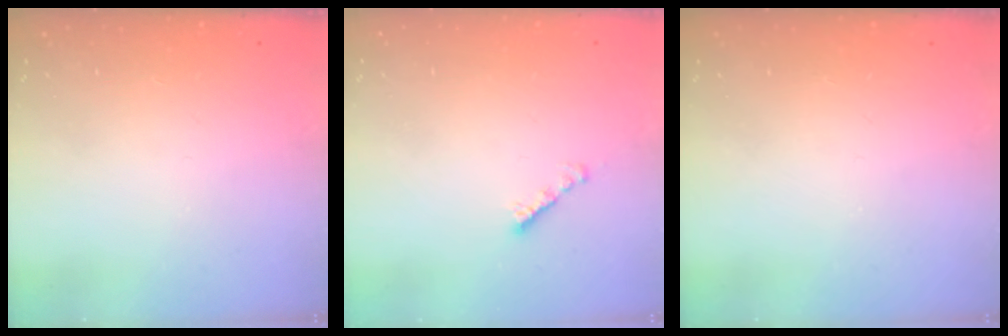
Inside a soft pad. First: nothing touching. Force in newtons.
{"total": 2.1, "press": 2.1, "slide": 0.3}
{"total": 0.0}